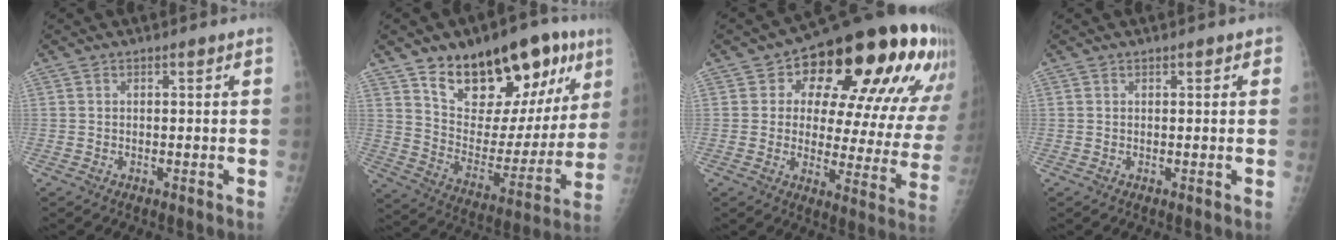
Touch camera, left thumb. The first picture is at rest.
{"total": 24.4, "force": [14.1, 12.3, 15.7], "torque": [-0.184, -0.044, 0.229]}
{"total": 27.2, "force": [11.6, 13.1, 20.8], "torque": [-0.231, 0.007, 0.161]}
{"total": 1.0, "force": [0.6, 0.5, 0.7], "torque": [-0.002, 0.001, 0.003]}